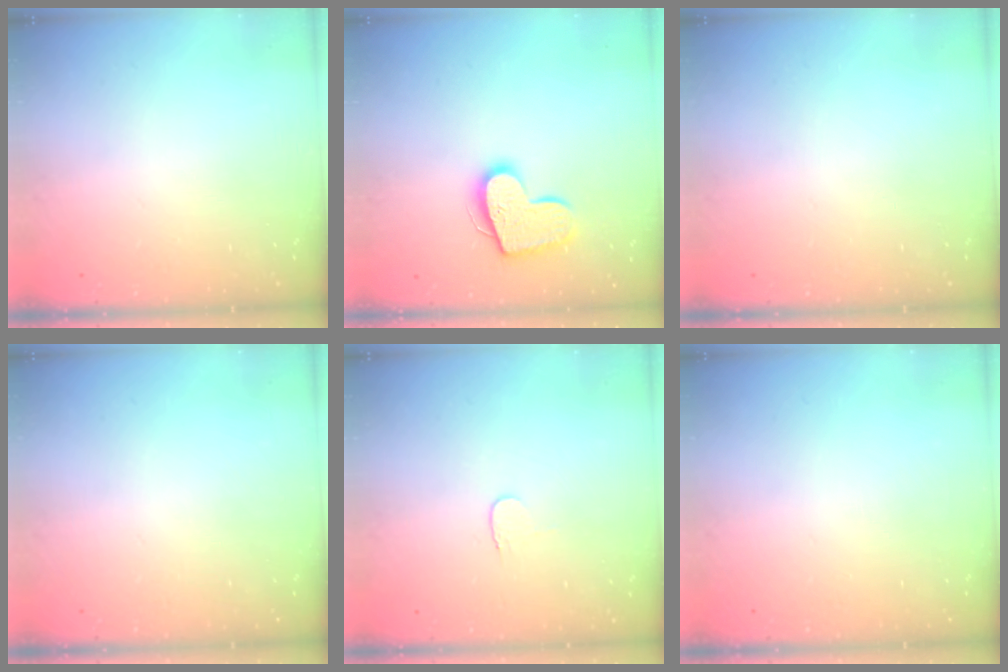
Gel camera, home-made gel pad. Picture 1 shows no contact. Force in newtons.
{"total": 14.2, "press": 14.2, "slide": 1.0}
{"total": 0.0}
{"total": 0.0}
{"total": 3.9, "press": 3.8, "slide": 0.4}
{"total": 0.0}